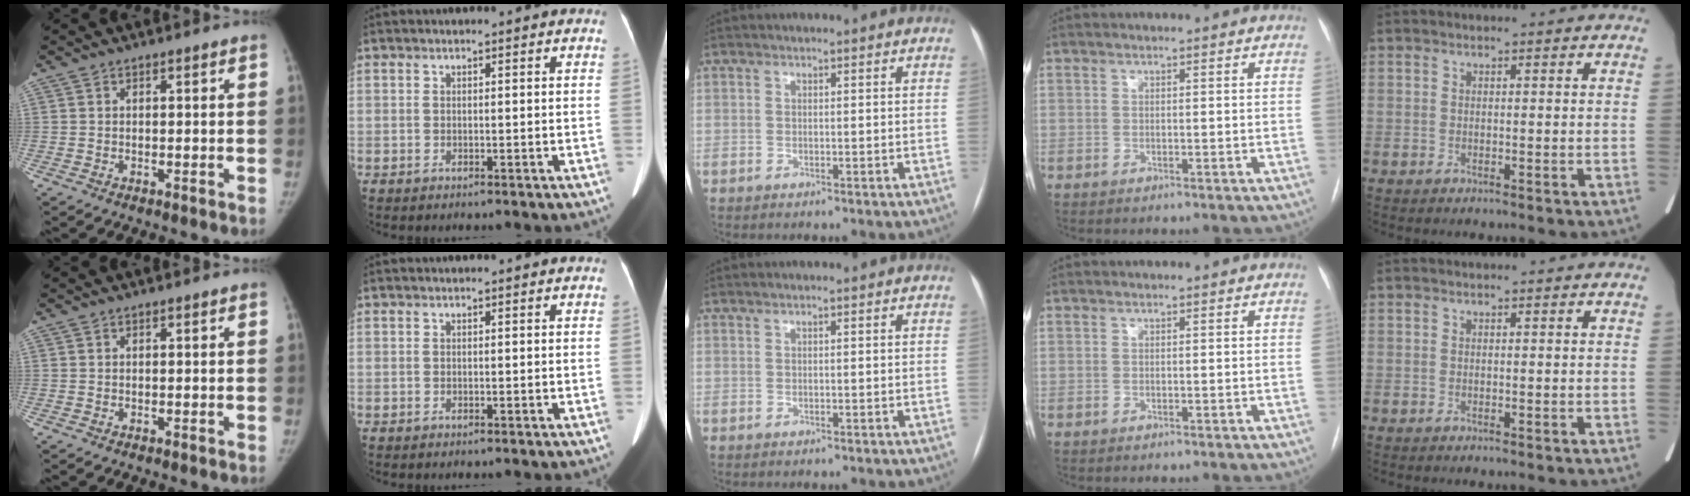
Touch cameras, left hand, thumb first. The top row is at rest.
{}